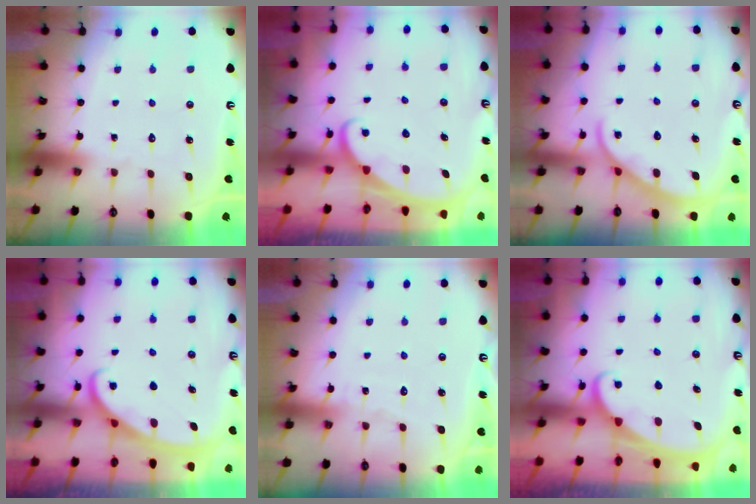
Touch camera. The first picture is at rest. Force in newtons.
{"total": 2.2, "press": 2.2, "slide": 0.1}
{"total": 2.7, "press": 2.6, "slide": 0.3}
{"total": 2.9, "press": 2.9, "slide": 0.3}
{"total": 4.5, "press": 4.5, "slide": 0.4}
{"total": 1.8, "press": 1.8, "slide": 0.1}